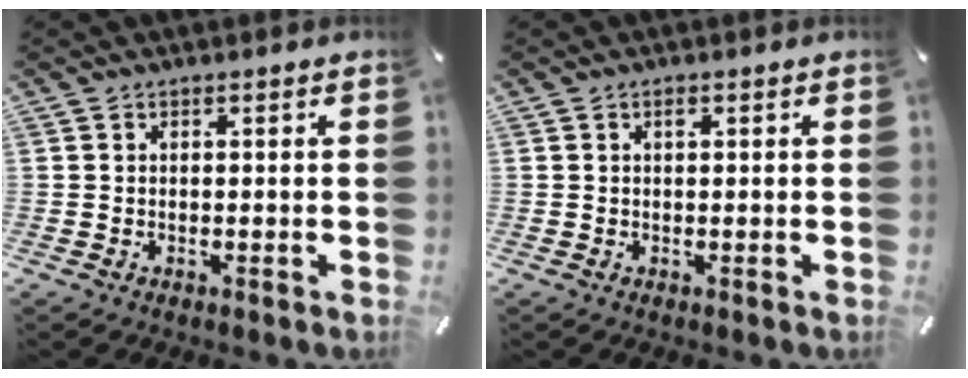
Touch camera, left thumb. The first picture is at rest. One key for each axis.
{"total": 0.7, "fx": 0.3, "fy": 0.3, "fz": 0.5, "tx": -0.011, "ty": 0.001, "tz": 0.005}